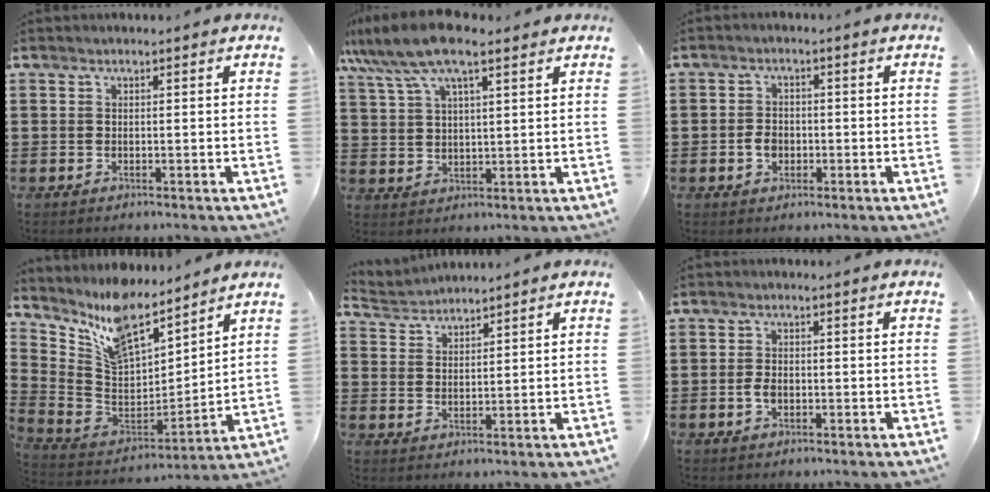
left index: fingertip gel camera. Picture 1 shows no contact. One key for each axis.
{"total": 9.2, "fx": 6.7, "fy": 2.5, "fz": 5.9, "tx": -0.129, "ty": -0.005, "tz": 0.123}
{"total": 2.7, "fx": -0.7, "fy": 2.0, "fz": 1.6, "tx": -0.034, "ty": 0.002, "tz": -0.014}
{"total": 10.7, "fx": 9.2, "fy": 3.0, "fz": 4.4, "tx": -0.131, "ty": -0.057, "tz": 0.166}
{"total": 2.7, "fx": 2.6, "fy": 0.4, "fz": -0.5, "tx": -0.001, "ty": -0.006, "tz": 0.048}
{"total": 2.2, "fx": -0.5, "fy": 1.3, "fz": 1.7, "tx": -0.049, "ty": -0.002, "tz": -0.013}